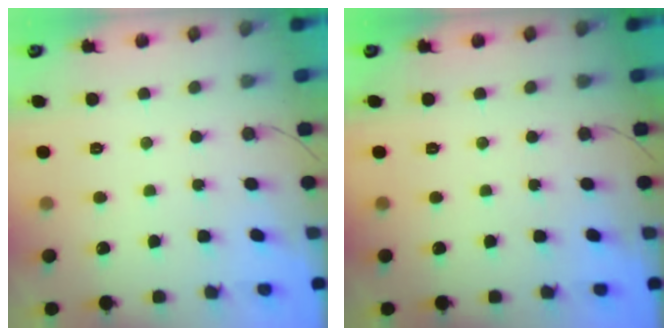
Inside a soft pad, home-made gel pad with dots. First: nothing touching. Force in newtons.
{"total": 0.0}